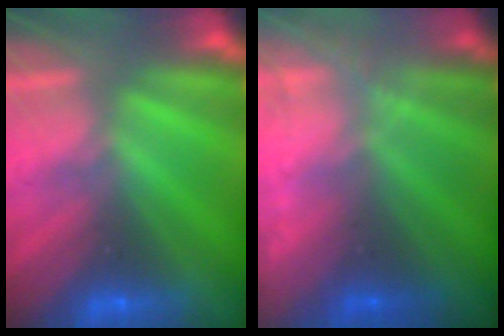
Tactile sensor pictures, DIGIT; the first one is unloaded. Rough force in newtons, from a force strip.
{"total": 5.6}